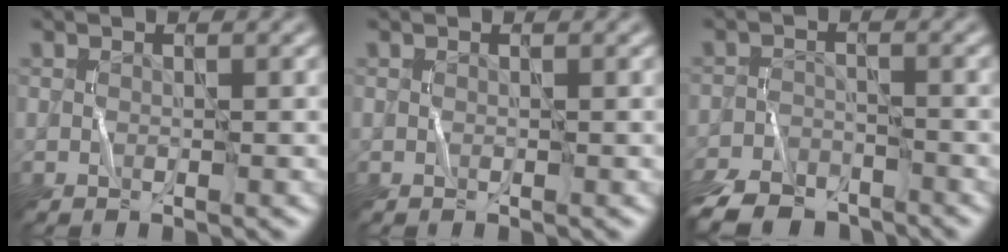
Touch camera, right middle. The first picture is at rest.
{"total": 0.0}
{"total": 7.3, "force": [-6.3, 2.8, 2.5], "torque": [-0.049, -0.024, -0.114]}